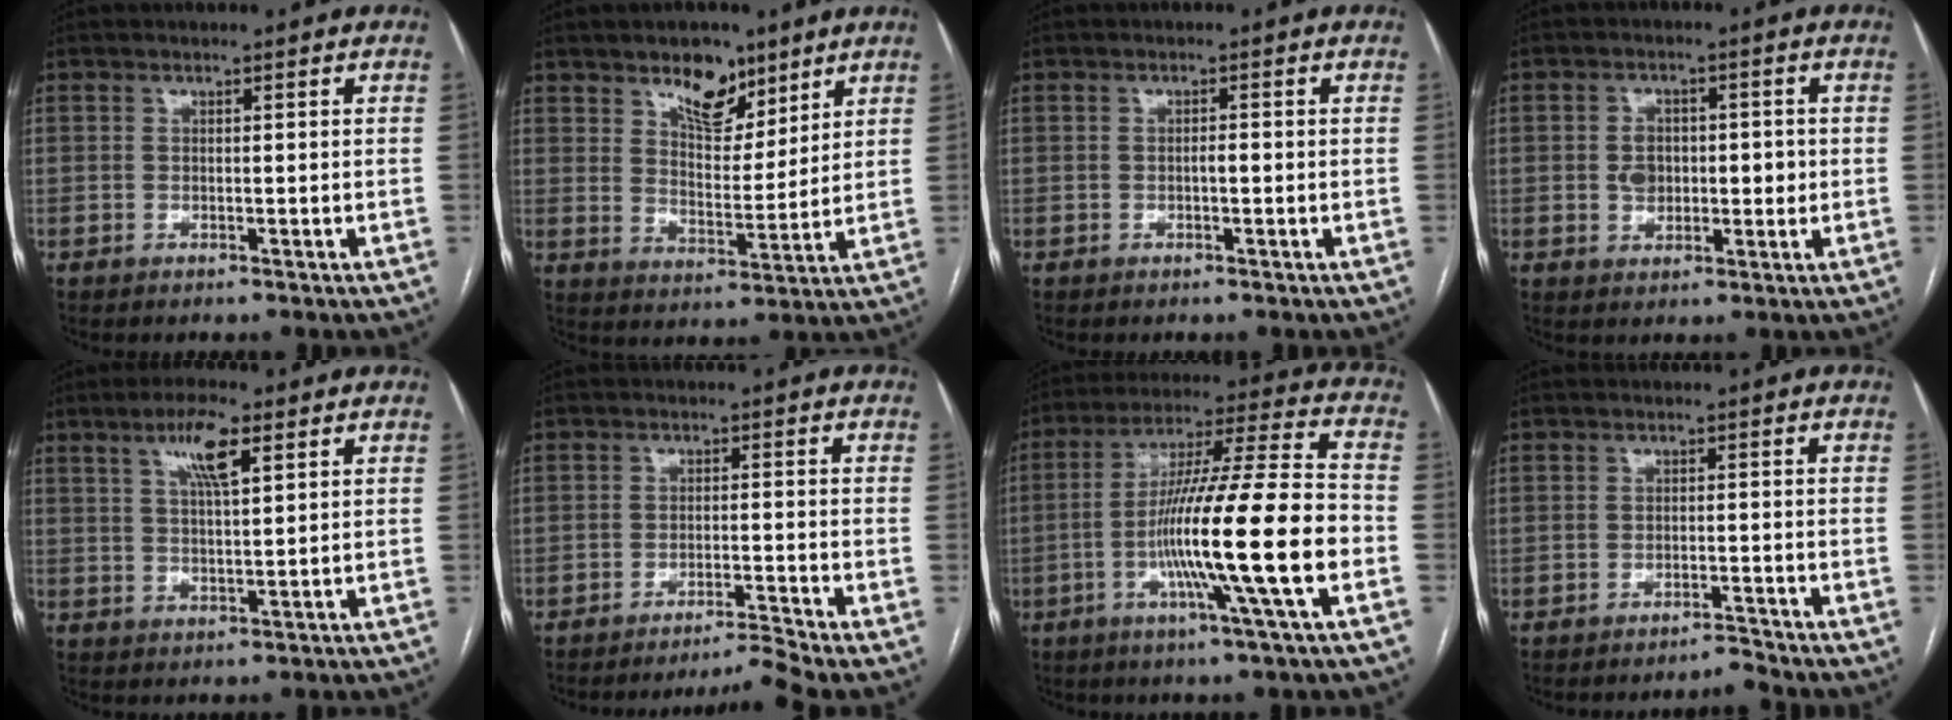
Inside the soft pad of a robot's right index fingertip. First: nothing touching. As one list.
[{"total": 8.6, "force": [5.8, 4.2, 4.7], "torque": [-0.069, -0.004, 0.100]}, {"total": 1.0, "force": [-0.2, 0.3, 1.0], "torque": [-0.015, 0.002, -0.005]}, {"total": 5.3, "force": [0.0, 3.8, 3.7], "torque": [-0.055, 0.018, 0.006]}, {"total": 6.6, "force": [3.4, 1.2, 5.5], "torque": [-0.102, 0.005, 0.059]}, {"total": 4.6, "force": [-3.9, -2.5, 0.4], "torque": [-0.008, -0.006, -0.063]}, {"total": 19.6, "force": [-5.1, -0.8, 18.9], "torque": [-0.327, -0.007, -0.096]}, {"total": 1.8, "force": [-1.8, -0.3, -0.1], "torque": [0.010, -0.006, -0.026]}]